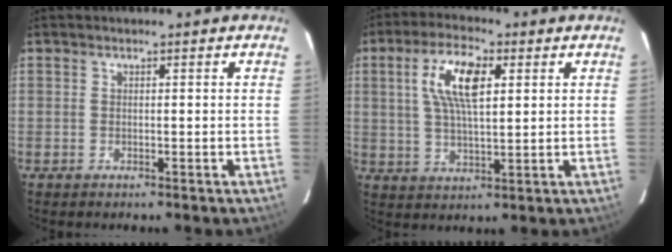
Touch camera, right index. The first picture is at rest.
{"total": 9.9, "force": [3.0, 3.6, 8.8], "torque": [-0.168, 0.014, 0.055]}